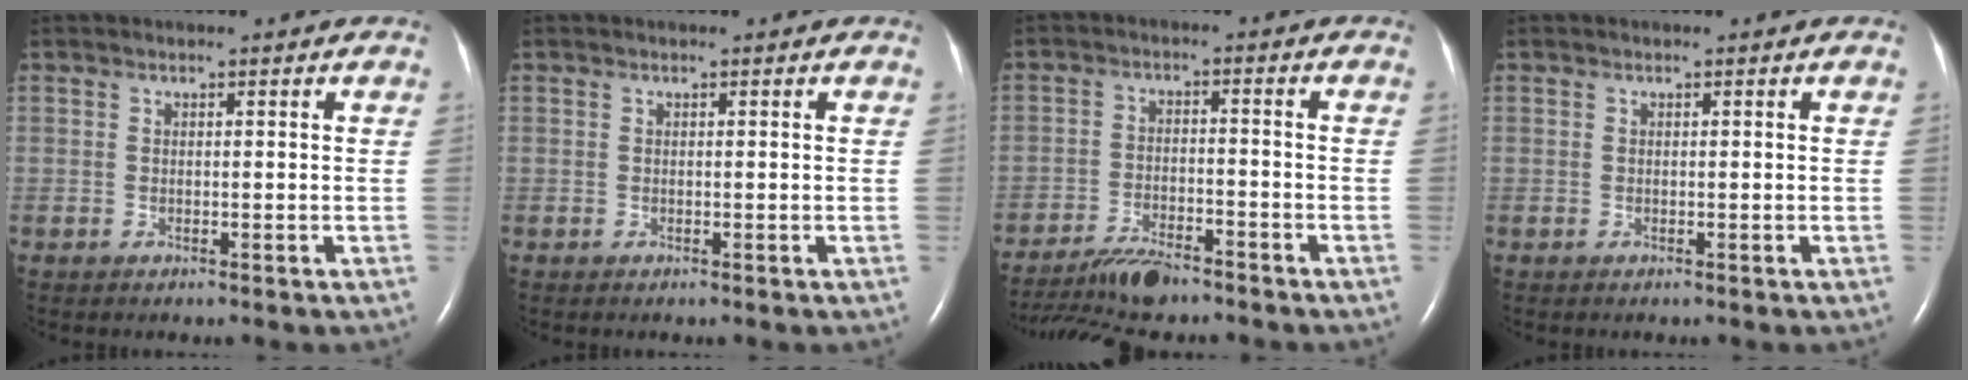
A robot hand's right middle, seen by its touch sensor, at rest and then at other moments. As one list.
[{"total": 0.0}, {"total": 8.6, "force": [-7.6, 1.7, 3.9], "torque": [-0.073, -0.018, -0.133]}, {"total": 0.0}]